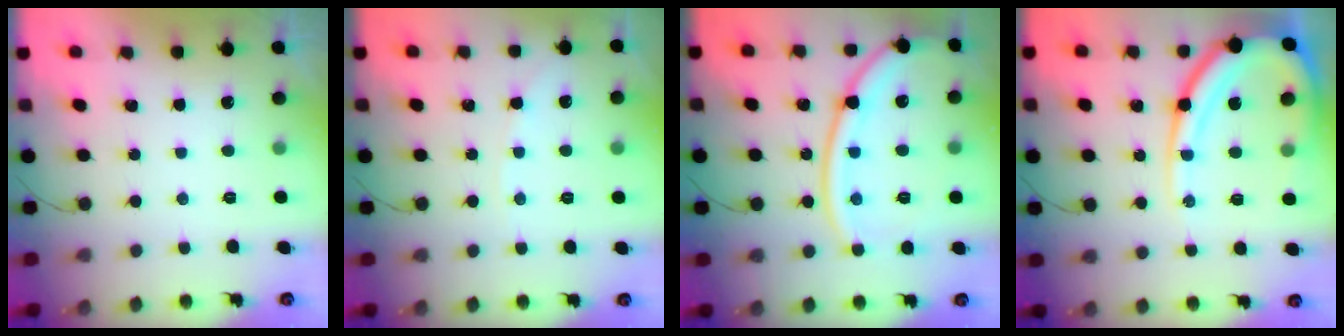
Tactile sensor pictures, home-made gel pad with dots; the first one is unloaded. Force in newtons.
{"total": 2.1, "press": 2.1, "slide": 0.3}
{"total": 16.2, "press": 16.2, "slide": 1.0}
{"total": 18.6, "press": 18.5, "slide": 2.0}